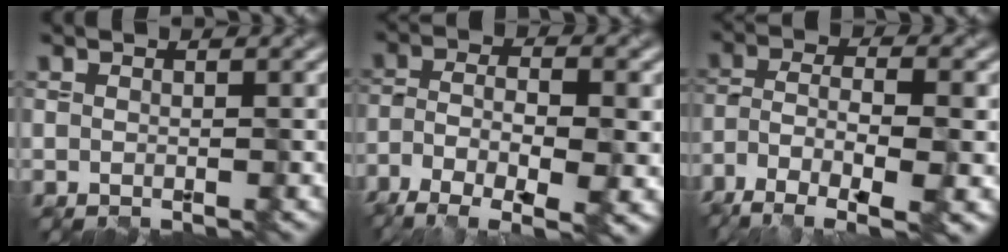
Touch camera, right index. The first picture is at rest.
{"total": 8.4, "force": [-4.6, 2.2, 6.7], "torque": [-0.123, -0.006, -0.069]}
{"total": 7.6, "force": [-4.7, 1.6, 5.7], "torque": [-0.105, 0.006, -0.075]}